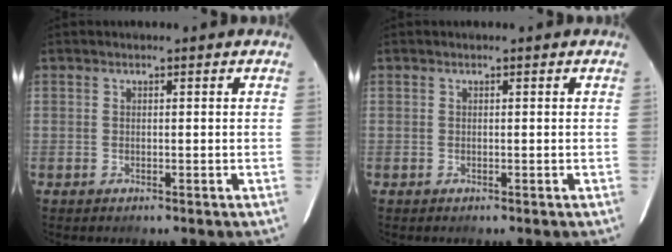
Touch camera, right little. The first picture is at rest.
{"total": 0.0}